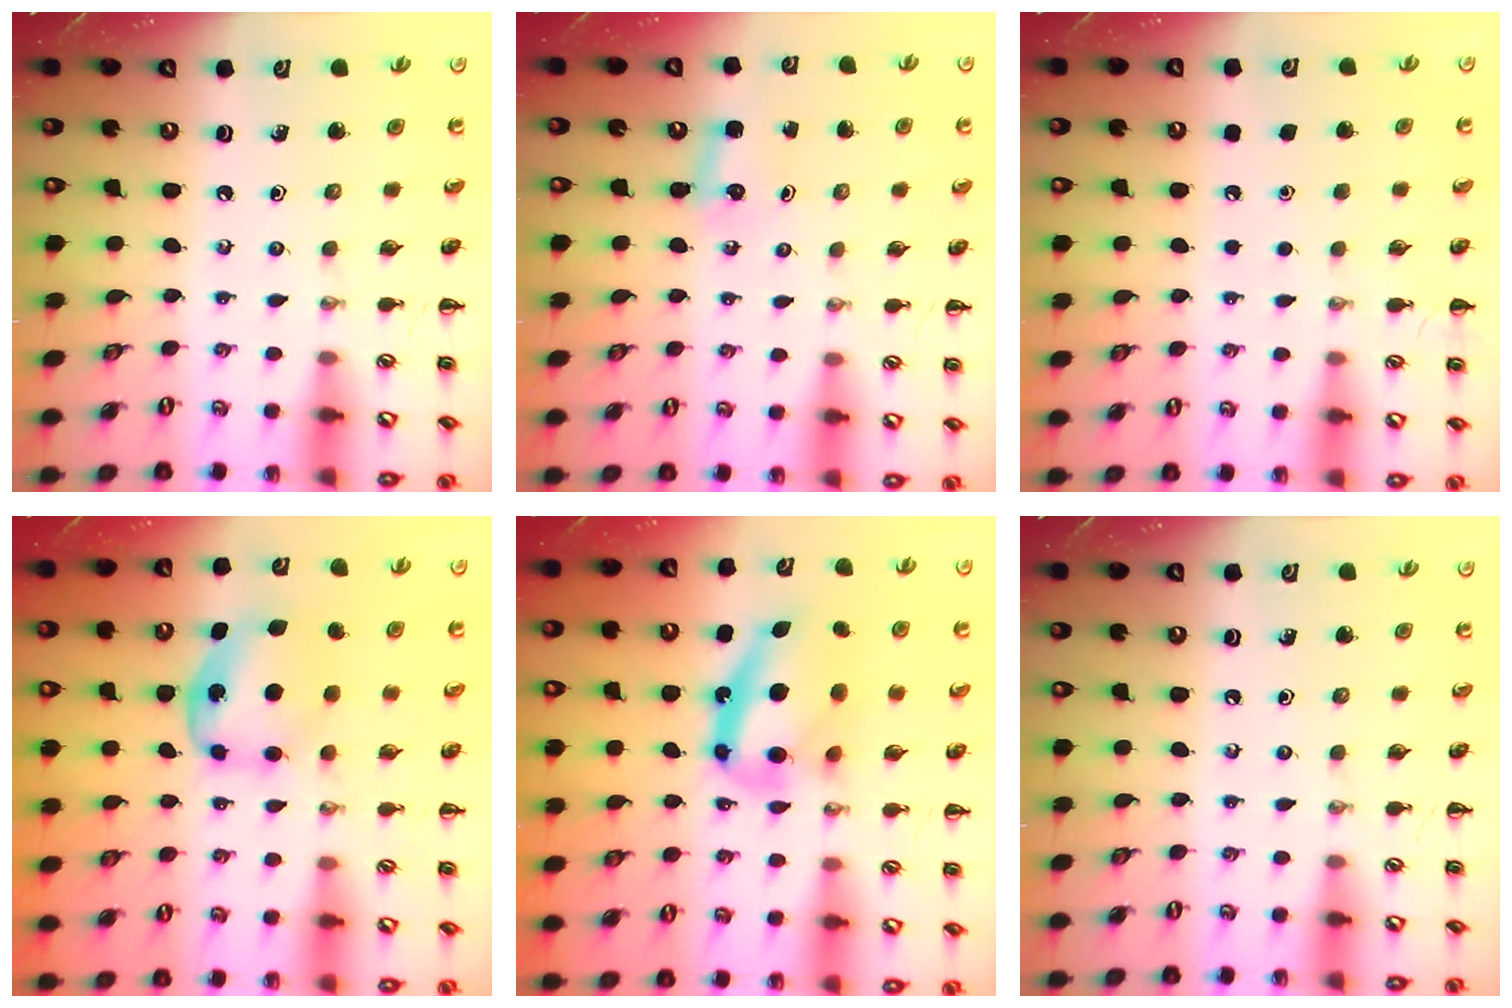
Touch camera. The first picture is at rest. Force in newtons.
{"total": 2.8, "press": 2.6, "slide": 0.9}
{"total": 1.8, "press": 1.8, "slide": 0.1}
{"total": 6.3, "press": 6.2, "slide": 0.7}
{"total": 12.5, "press": 12.1, "slide": 3.1}
{"total": 0.0}